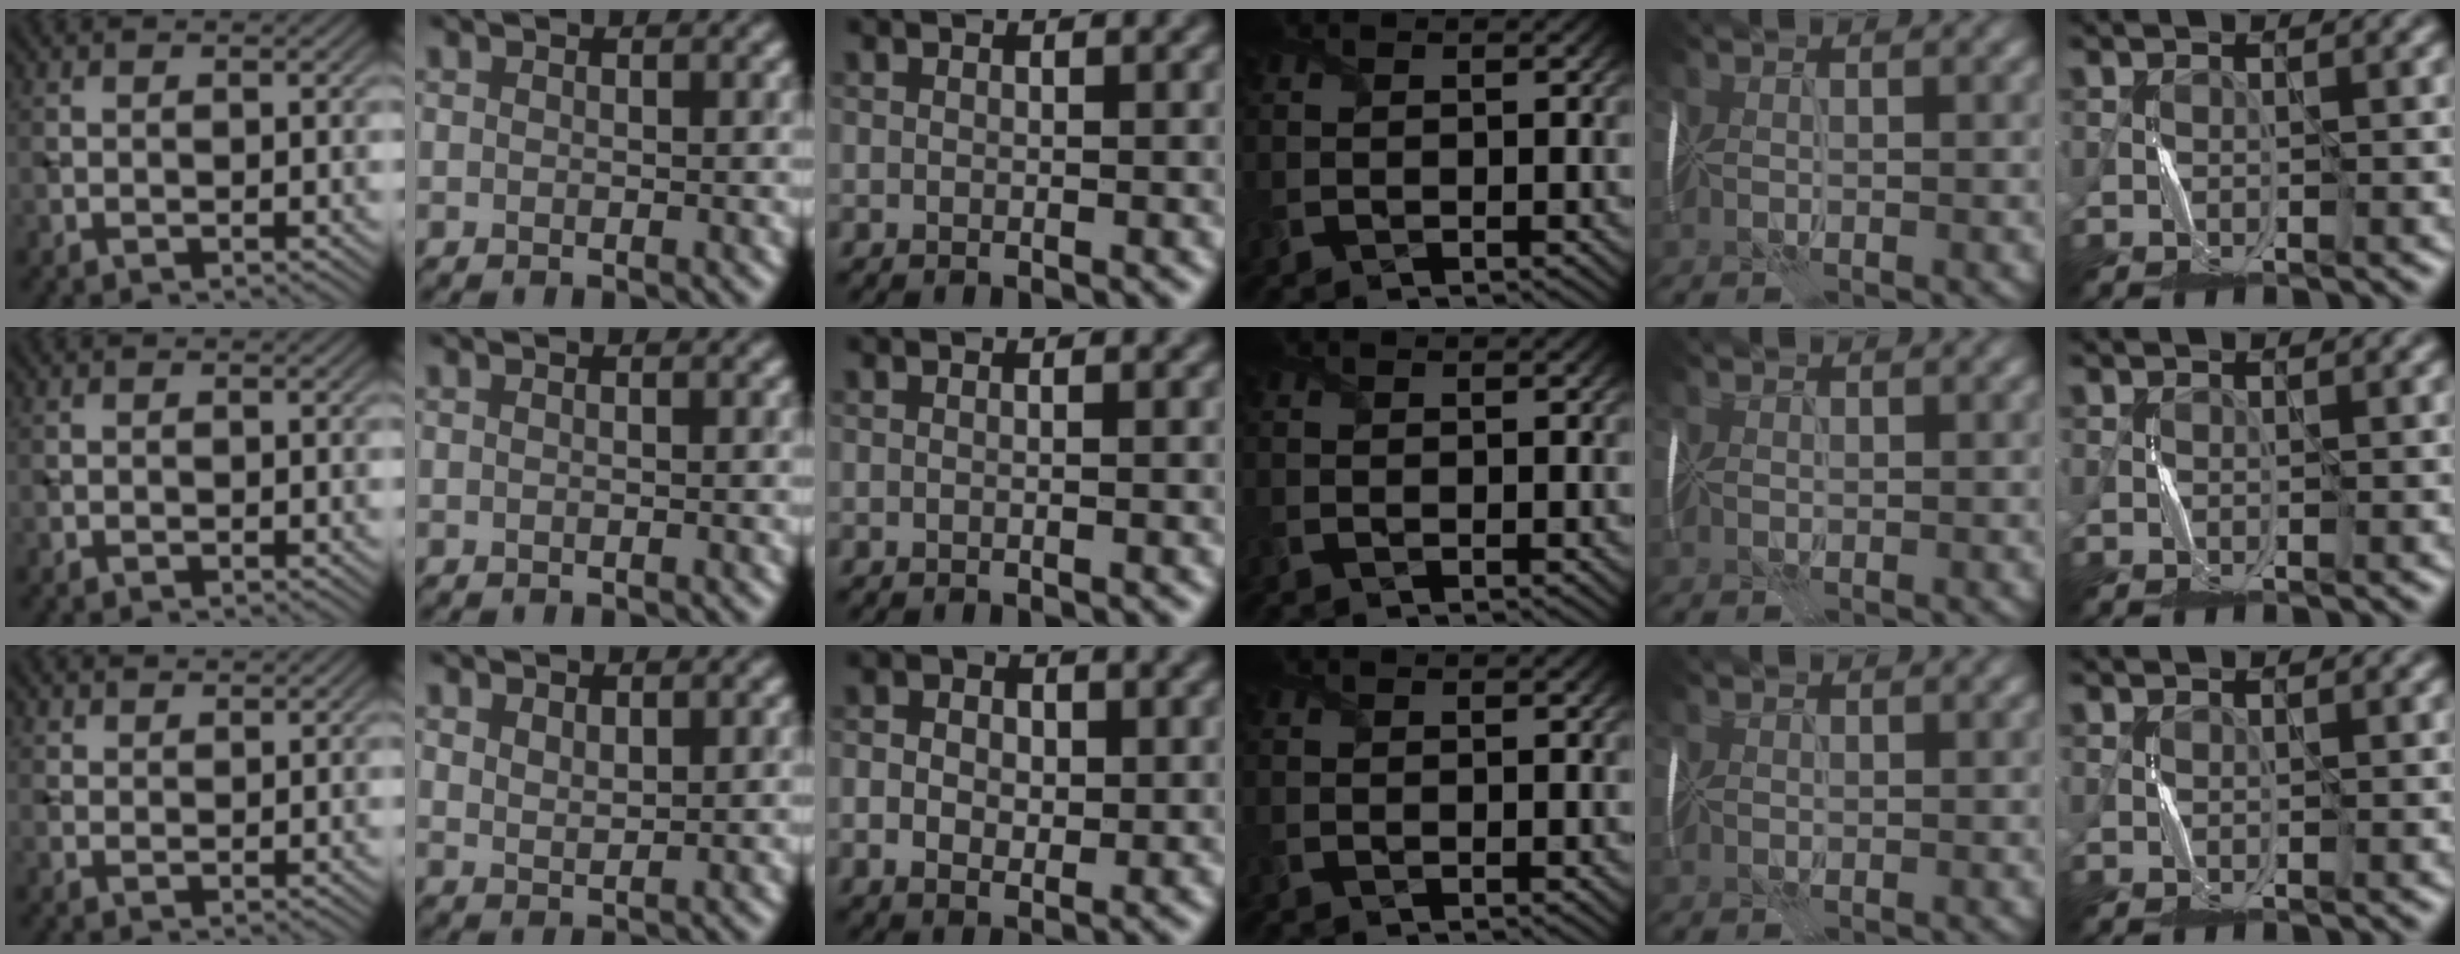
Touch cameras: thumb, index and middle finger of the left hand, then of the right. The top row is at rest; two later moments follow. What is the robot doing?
{"motion": "fold", "object": "memory foam"}